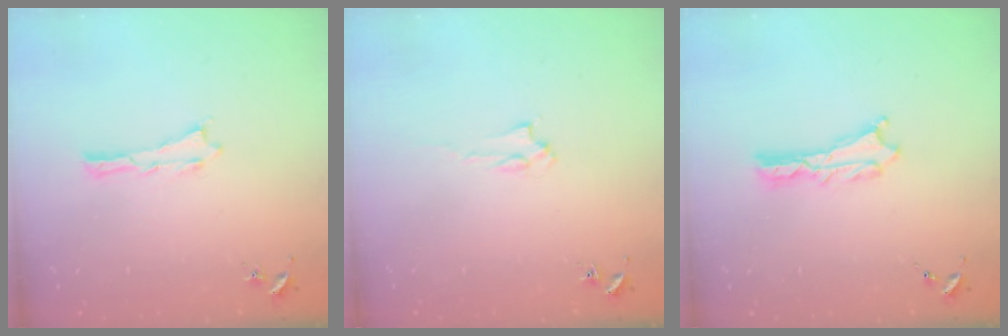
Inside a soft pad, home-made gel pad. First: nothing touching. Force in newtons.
{"total": 1.6, "press": 1.6, "slide": 0.2}
{"total": 0.7, "press": 0.6, "slide": 0.2}